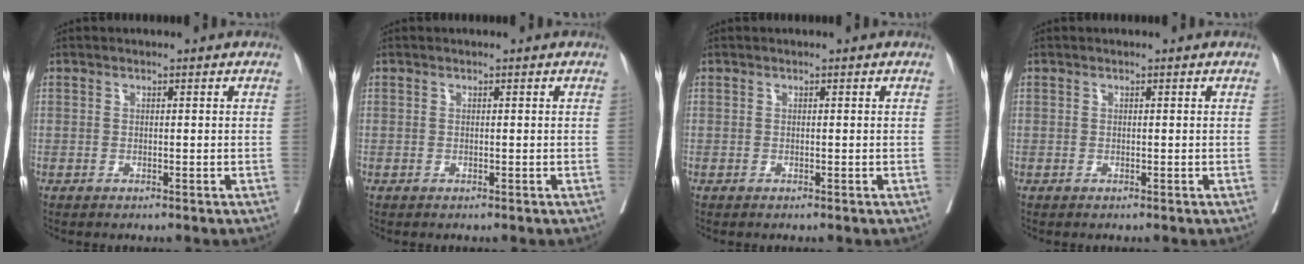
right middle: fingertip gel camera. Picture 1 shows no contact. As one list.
[{"total": 0.0}, {"total": 0.0}, {"total": 0.0}]